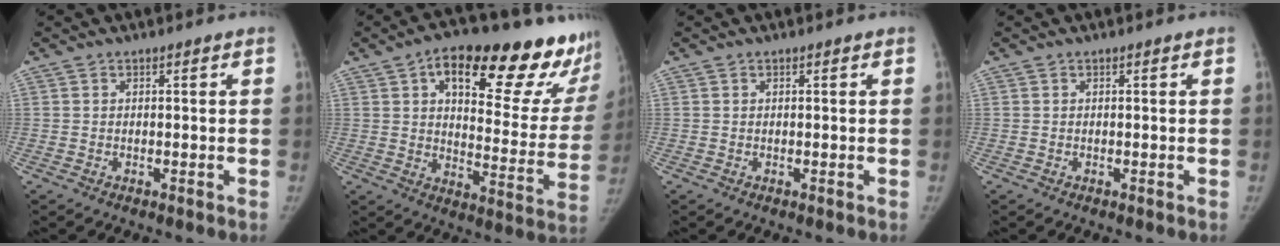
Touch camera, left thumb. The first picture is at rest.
{"total": 27.5, "force": [16.2, 10.1, 19.8], "torque": [-0.228, -0.045, 0.223]}
{"total": 0.0}
{"total": 0.0}